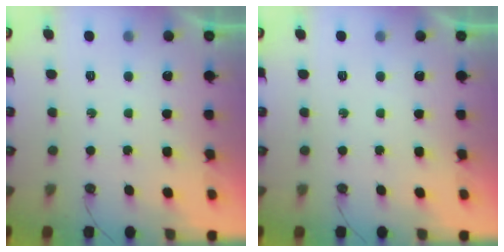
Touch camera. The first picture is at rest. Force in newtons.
{"total": 0.0}